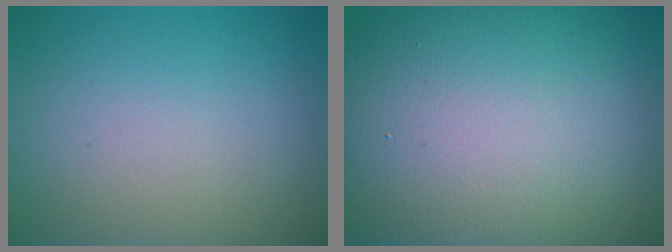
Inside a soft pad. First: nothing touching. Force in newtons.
{"total": 19.4, "press": 19.4, "slide": 1.2}